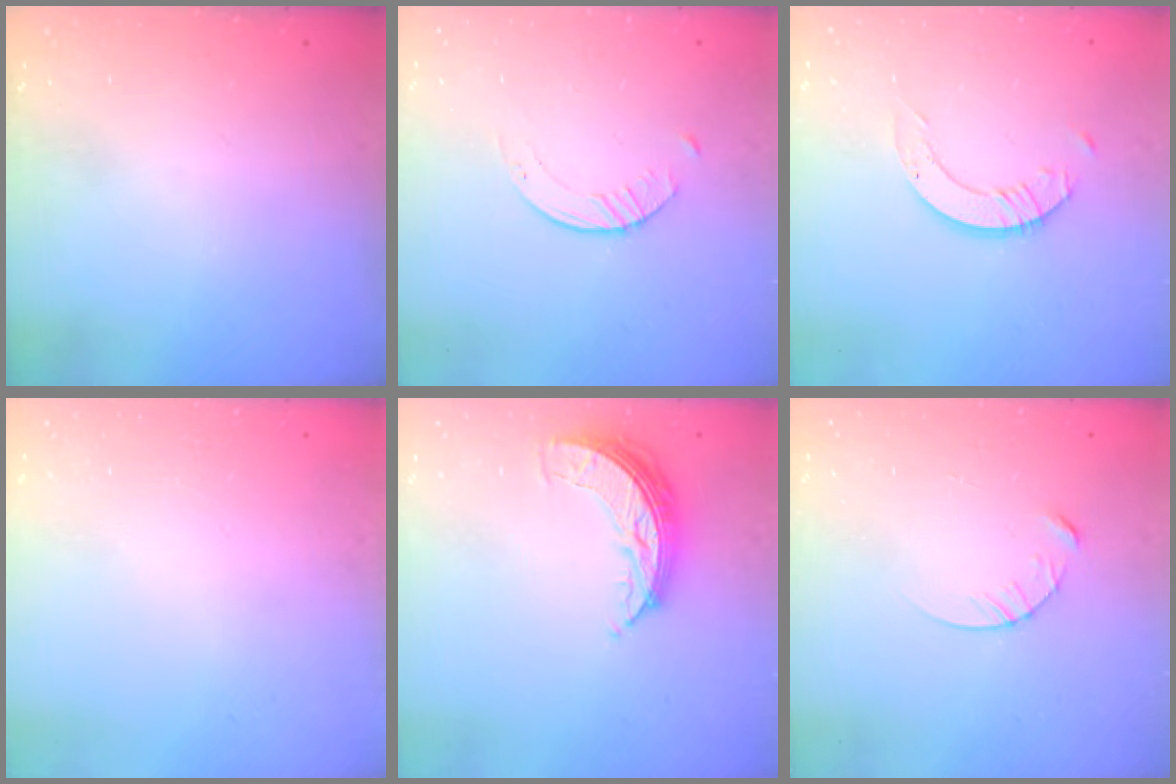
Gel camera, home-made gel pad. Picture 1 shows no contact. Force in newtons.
{"total": 1.6, "press": 1.6, "slide": 0.3}
{"total": 3.3, "press": 3.3, "slide": 0.2}
{"total": 0.0}
{"total": 7.2, "press": 7.2, "slide": 0.3}
{"total": 4.6, "press": 4.5, "slide": 0.5}